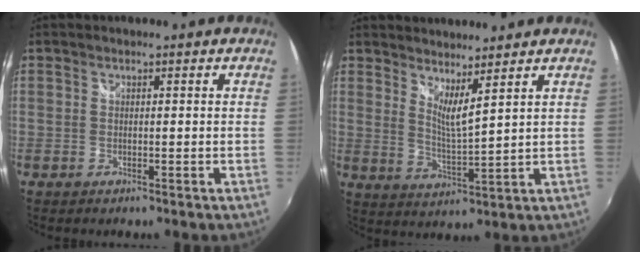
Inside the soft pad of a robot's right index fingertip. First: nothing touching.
{"total": 6.0, "force": [5.0, -0.2, 3.3], "torque": [-0.050, -0.012, 0.077]}